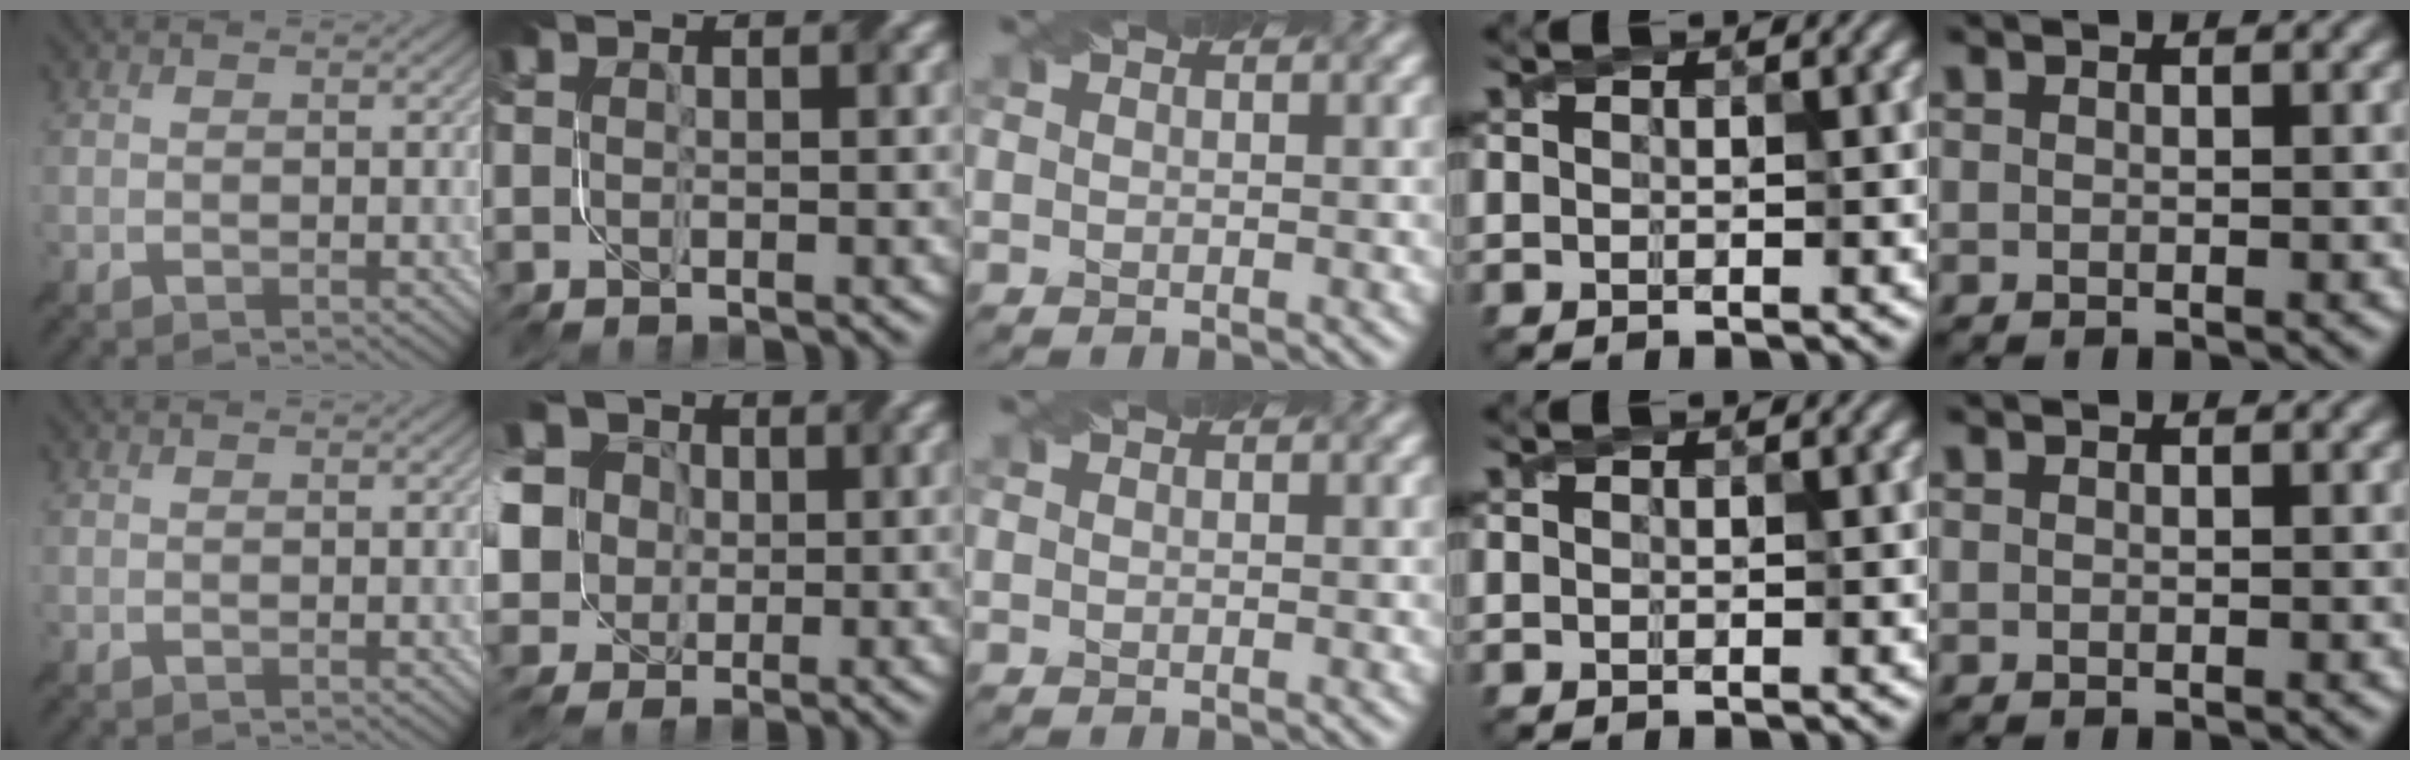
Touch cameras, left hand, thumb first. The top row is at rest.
{"index": {"total": 12.8, "force": [3.1, 10.2, 7.1], "torque": [-0.175, 0.027, 0.015]}}